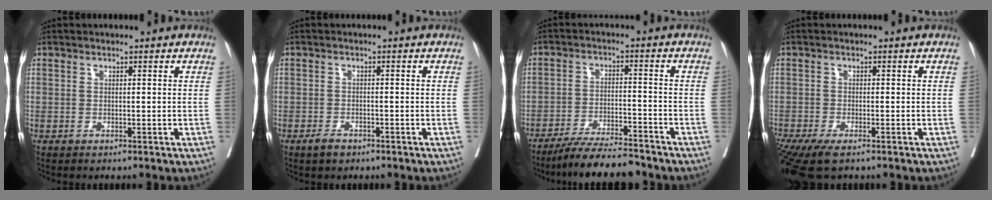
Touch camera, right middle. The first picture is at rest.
{"total": 2.0, "force": [-1.5, 0.9, 1.0], "torque": [-0.020, 0.001, -0.022]}
{"total": 10.6, "force": [-9.6, 0.7, 4.2], "torque": [-0.062, -0.011, -0.160]}
{"total": 7.4, "force": [-5.3, 1.7, 4.8], "torque": [-0.084, -0.020, -0.093]}